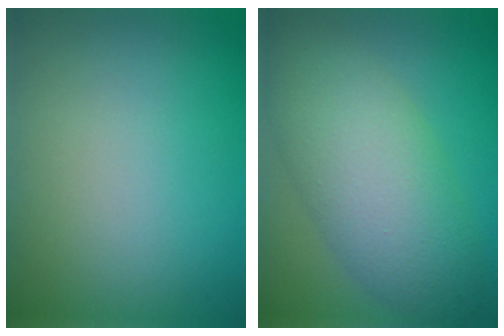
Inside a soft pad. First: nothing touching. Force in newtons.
{"total": 7.7, "press": 7.7, "slide": 0.1}